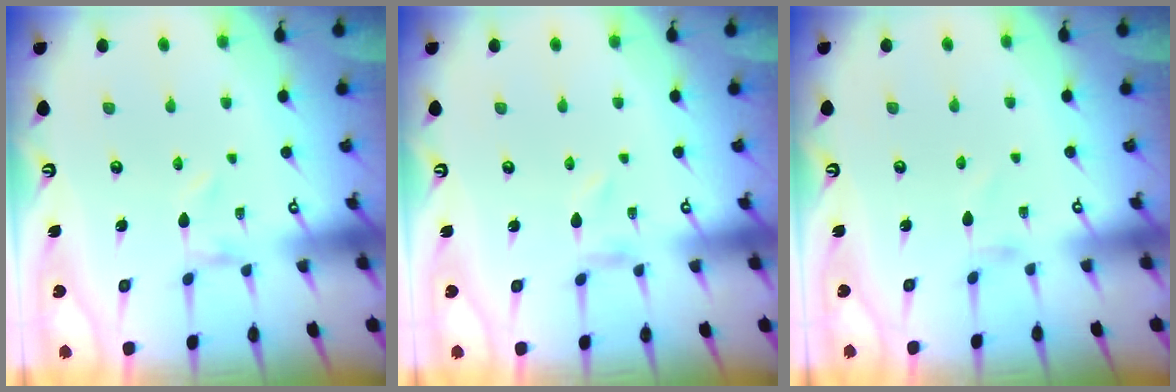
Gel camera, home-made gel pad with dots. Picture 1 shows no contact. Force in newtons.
{"total": 0.0}
{"total": 0.0}